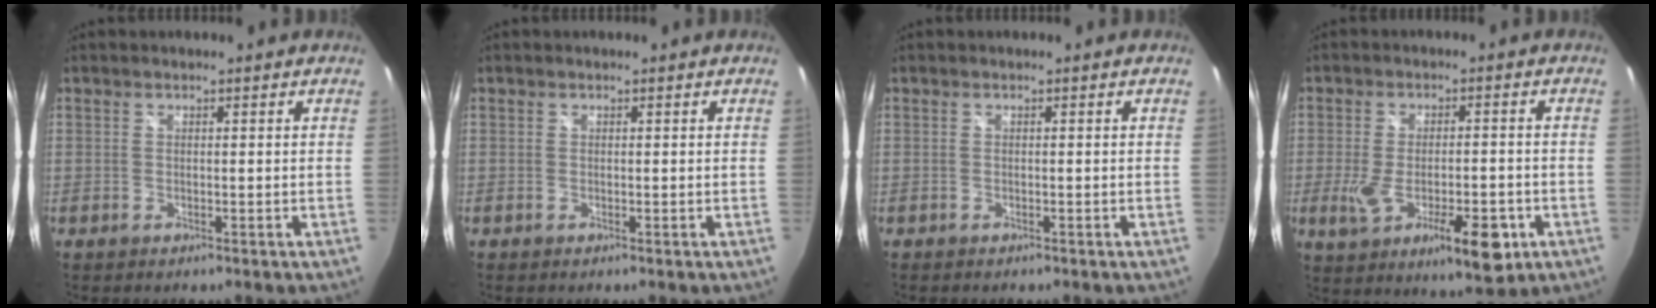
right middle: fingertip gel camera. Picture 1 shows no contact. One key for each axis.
{"total": 0.0}
{"total": 0.5, "fx": -0.2, "fy": -0.5, "fz": -0.1, "tx": 0.002, "ty": -0.003, "tz": -0.005}
{"total": 13.5, "fx": -4.8, "fy": 5.0, "fz": 11.6, "tx": -0.211, "ty": -0.032, "tz": -0.070}